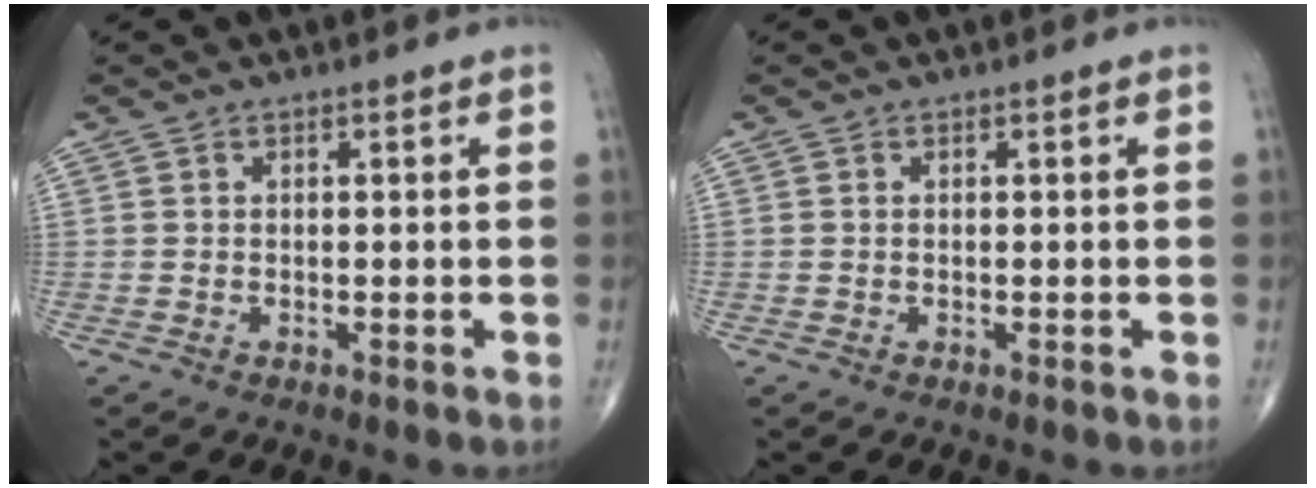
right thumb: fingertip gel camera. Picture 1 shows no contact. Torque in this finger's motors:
{"motor_torque": [-0.01, 0.00, -0.14, -0.01, 0.05]}